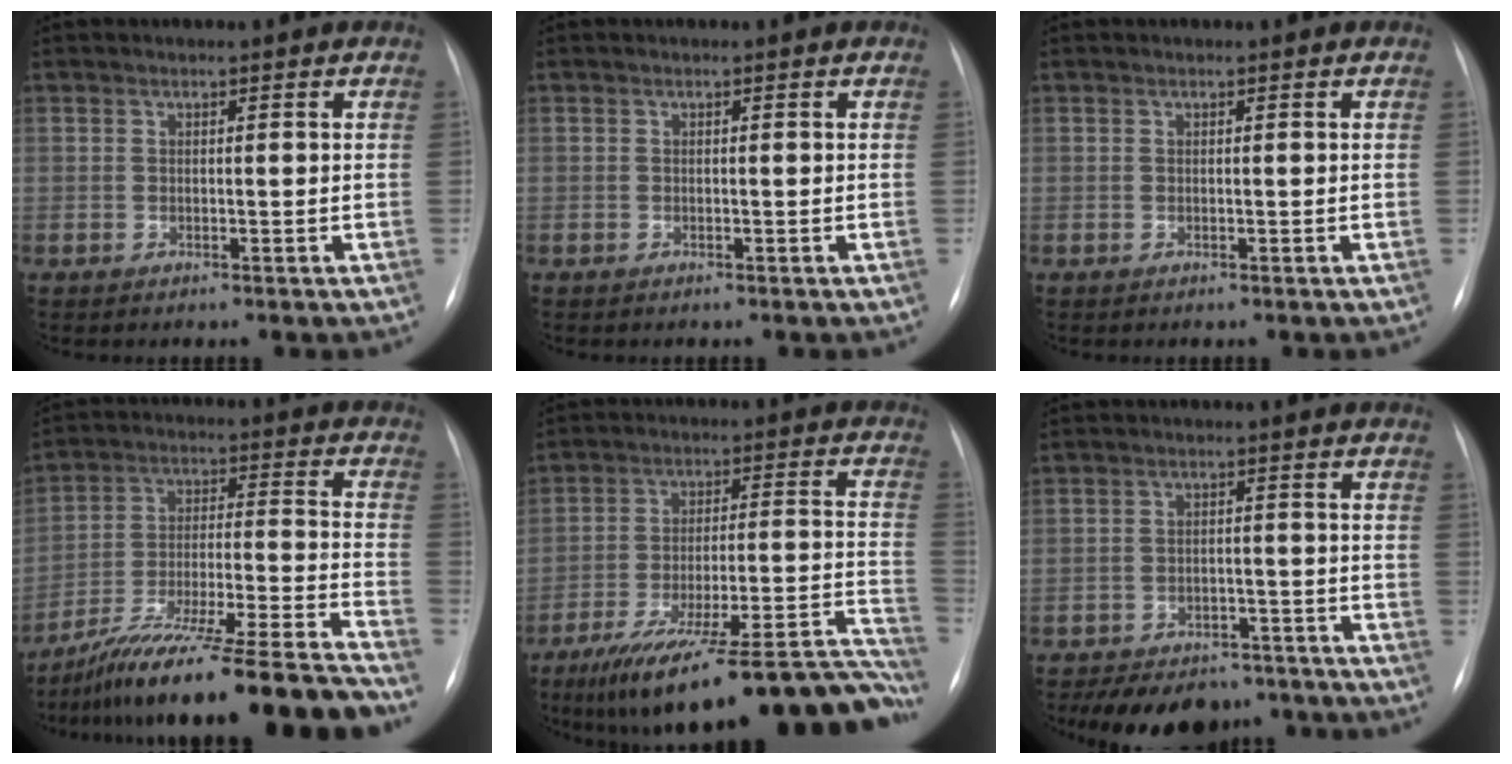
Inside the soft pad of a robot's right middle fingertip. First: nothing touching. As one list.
[{"total": 0.0}, {"total": 0.0}, {"total": 22.0, "force": [-19.1, -1.0, 10.8], "torque": [-0.150, -0.005, -0.311]}, {"total": 27.9, "force": [-22.0, 4.4, 16.7], "torque": [-0.146, 0.011, -0.312]}, {"total": 13.0, "force": [-10.4, 6.5, 4.2], "torque": [-0.066, 0.011, -0.133]}]